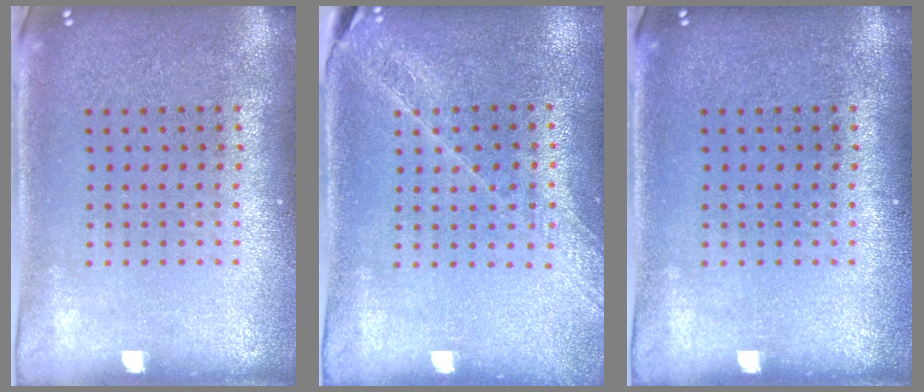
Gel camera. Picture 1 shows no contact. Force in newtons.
{"total": 1.6, "press": 1.6, "slide": 0.2}
{"total": 0.0}